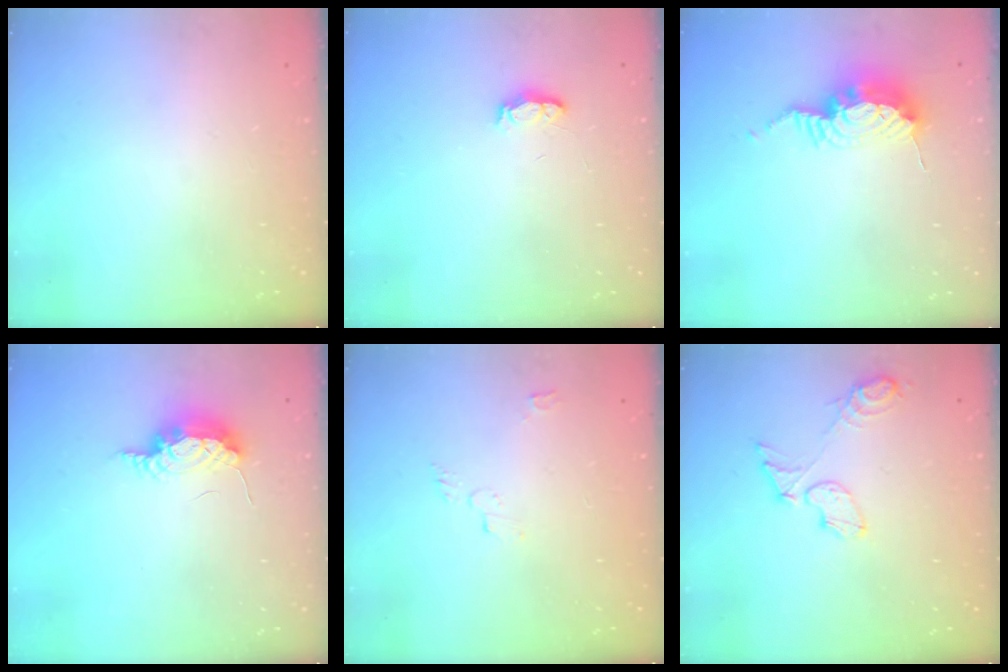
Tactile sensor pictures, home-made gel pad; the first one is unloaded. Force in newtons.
{"total": 4.2, "press": 3.6, "slide": 2.1}
{"total": 10.9, "press": 10.8, "slide": 0.9}
{"total": 7.6, "press": 7.4, "slide": 1.8}
{"total": 3.5, "press": 3.5, "slide": 0.3}
{"total": 7.9, "press": 7.9, "slide": 0.4}